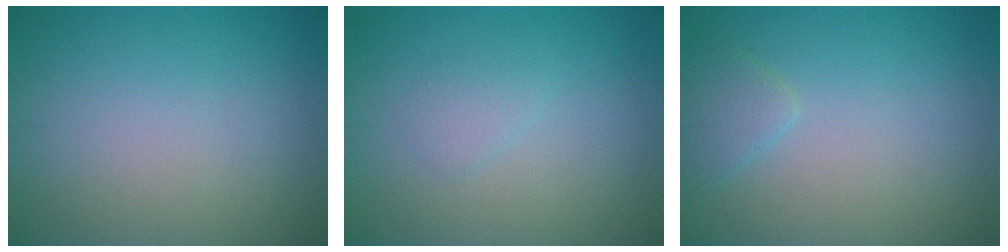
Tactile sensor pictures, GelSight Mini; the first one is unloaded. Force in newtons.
{"total": 1.1, "press": 1.1, "slide": 0.1}
{"total": 1.5, "press": 1.5, "slide": 0.0}